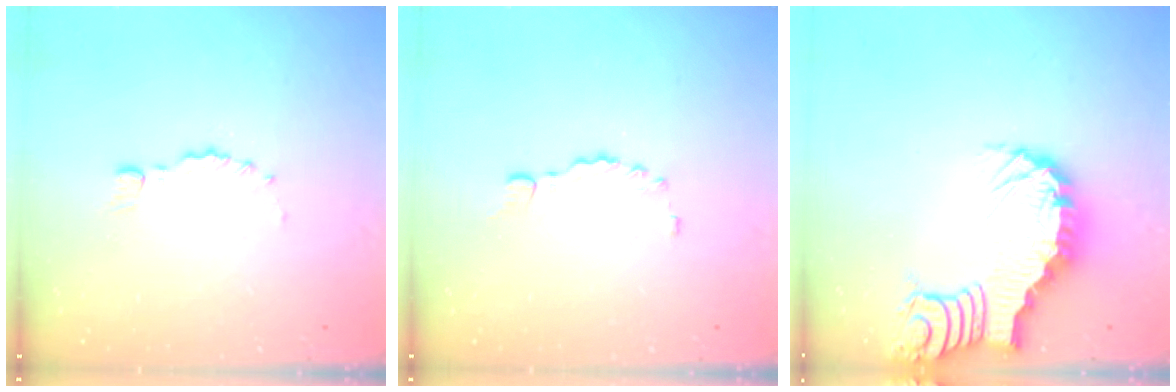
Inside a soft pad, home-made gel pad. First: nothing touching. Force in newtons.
{"total": 1.3, "press": 1.3, "slide": 0.3}
{"total": 5.6, "press": 5.6, "slide": 0.8}